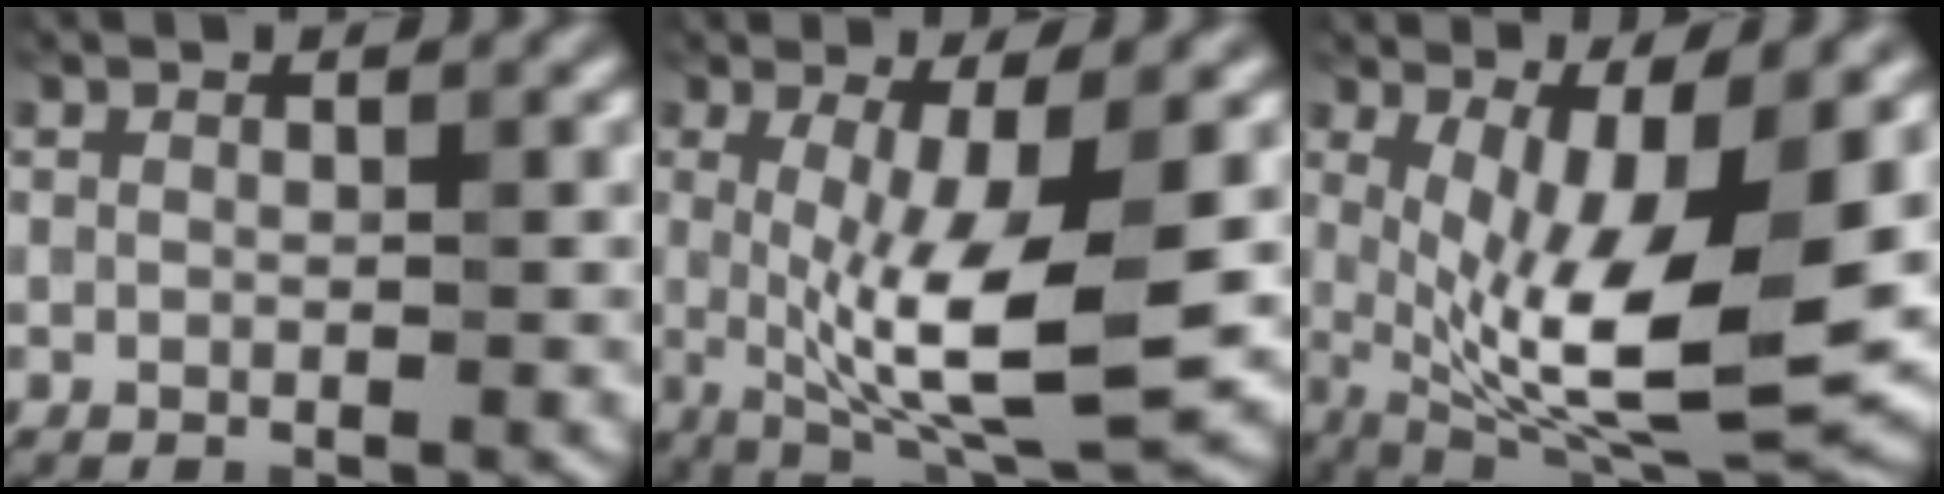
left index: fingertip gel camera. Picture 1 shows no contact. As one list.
[{"total": 9.5, "force": [-0.6, 2.5, 9.1], "torque": [-0.161, -0.017, -0.005]}, {"total": 12.6, "force": [0.3, 3.8, 12.0], "torque": [-0.197, -0.023, 0.012]}]